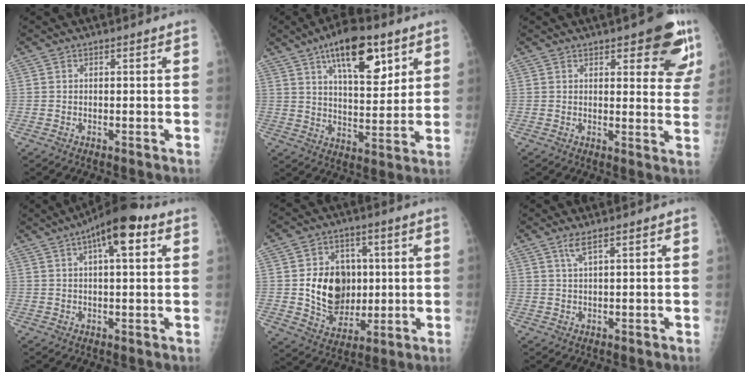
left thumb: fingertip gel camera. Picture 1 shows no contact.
{"total": 13.7, "force": [7.4, 5.9, 9.9], "torque": [-0.116, -0.035, 0.117]}
{"total": 11.0, "force": [6.5, 3.9, 8.0], "torque": [-0.050, -0.030, 0.073]}
{"total": 10.6, "force": [4.5, 3.5, 8.9], "torque": [-0.122, 0.015, 0.060]}
{"total": 13.7, "force": [0.8, 10.8, 8.3], "torque": [-0.085, -0.008, 0.026]}
{"total": 2.1, "force": [1.3, 0.0, 1.7], "torque": [-0.041, 0.000, 0.033]}